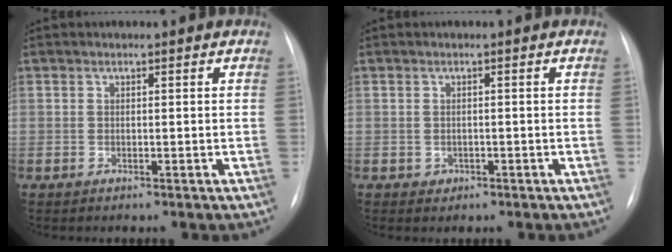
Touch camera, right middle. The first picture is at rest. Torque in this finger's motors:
{"motor_torque": [0.33, -0.07, 0.03, 0.00]}